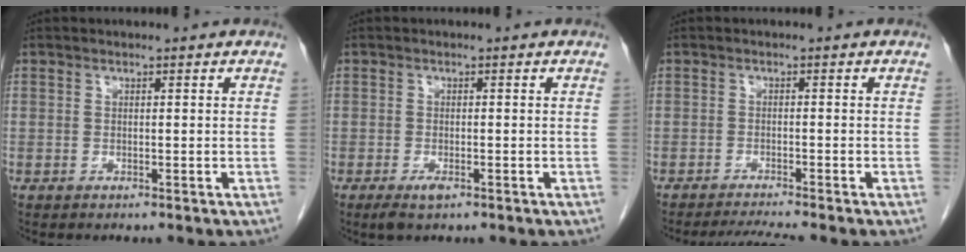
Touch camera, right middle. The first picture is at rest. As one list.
[{"total": 1.9, "force": [-1.1, 0.6, 1.4], "torque": [-0.029, -0.002, -0.017]}, {"total": 3.7, "force": [-3.3, -1.3, 1.0], "torque": [-0.025, -0.018, -0.058]}]